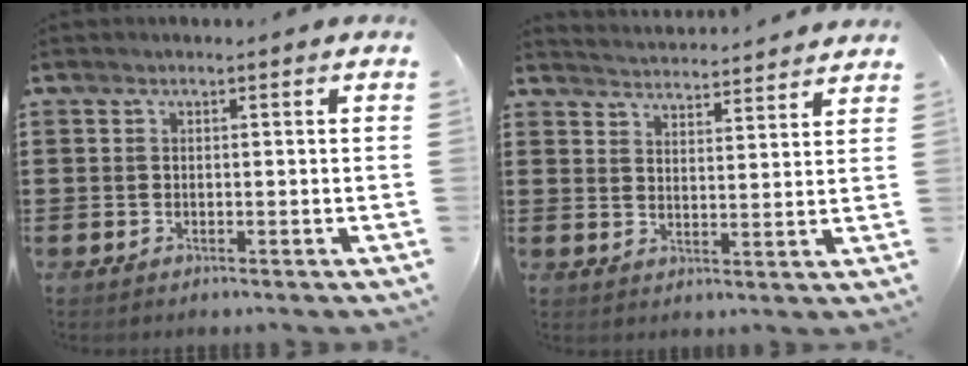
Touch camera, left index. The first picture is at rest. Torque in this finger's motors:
{"motor_torque": [2.14, 0.00, 0.03, 0.00]}